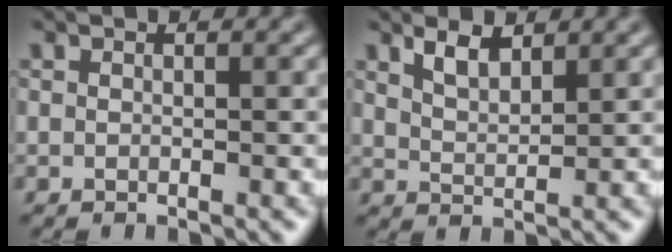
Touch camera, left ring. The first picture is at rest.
{"total": 2.4, "force": [1.8, 0.8, 1.4], "torque": [-0.028, -0.001, 0.036]}